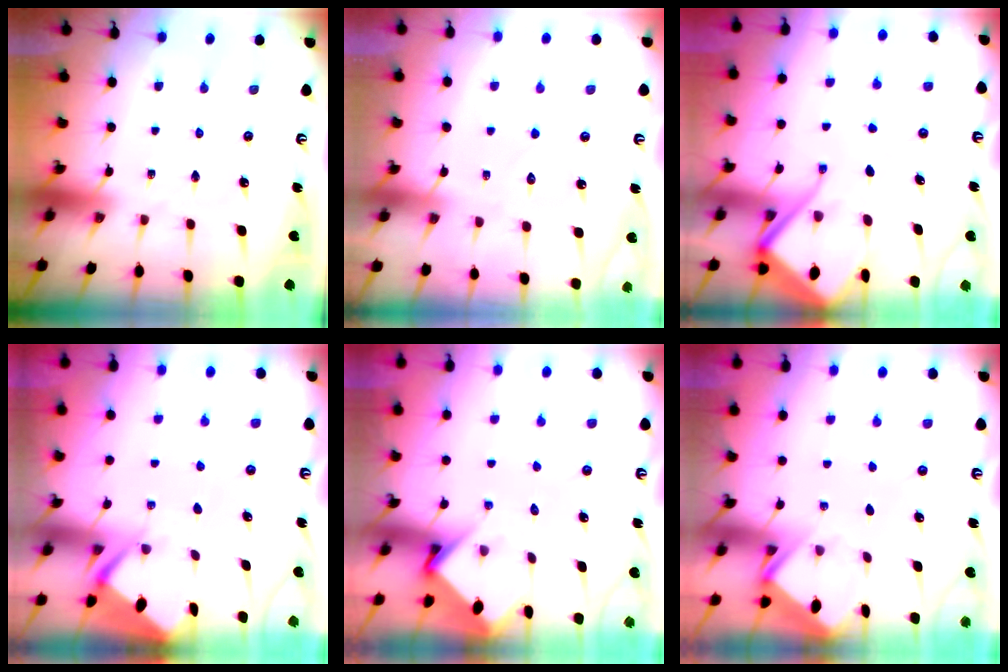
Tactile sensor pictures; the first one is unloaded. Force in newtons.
{"total": 4.9, "press": 4.9, "slide": 0.6}
{"total": 9.7, "press": 9.6, "slide": 1.0}
{"total": 2.8, "press": 2.8, "slide": 0.3}
{"total": 4.3, "press": 4.3, "slide": 0.4}
{"total": 3.2, "press": 3.2, "slide": 0.4}